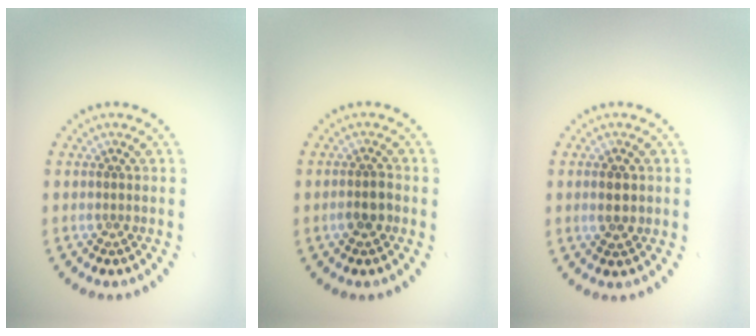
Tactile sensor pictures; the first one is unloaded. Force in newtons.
{"total": 1.8, "press": 1.7, "slide": 0.5}
{"total": 2.1, "press": 2.1, "slide": 0.2}